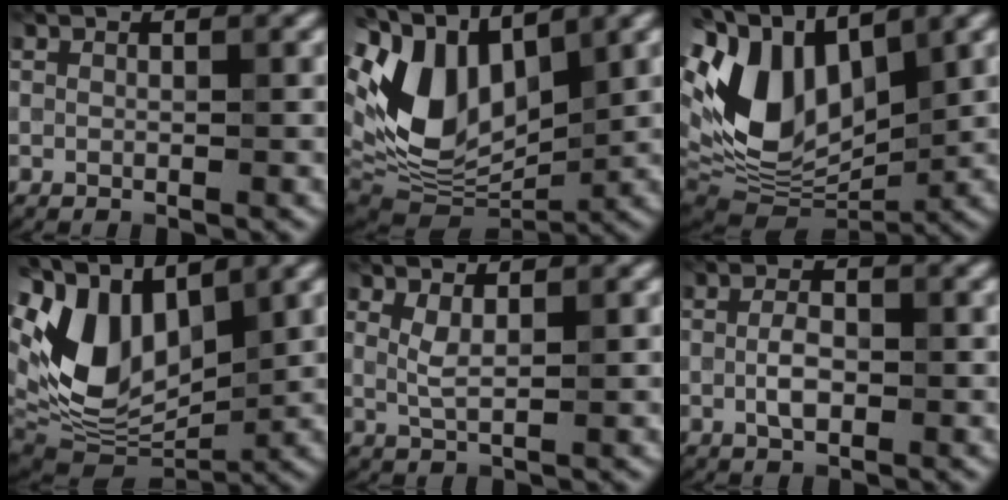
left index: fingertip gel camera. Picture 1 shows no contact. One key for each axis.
{"total": 11.8, "fx": 3.0, "fy": 7.2, "fz": 8.9, "tx": -0.193, "ty": -0.002, "tz": 0.053}
{"total": 13.1, "fx": 2.7, "fy": 8.0, "fz": 9.9, "tx": -0.225, "ty": 0.001, "tz": 0.045}
{"total": 10.4, "fx": 3.2, "fy": 6.3, "fz": 7.7, "tx": -0.162, "ty": -0.004, "tz": 0.060}
{"total": 1.7, "fx": 0.8, "fy": 0.5, "fz": 1.3, "tx": -0.034, "ty": -0.004, "tz": 0.019}
{"total": 2.4, "fx": -0.4, "fy": 1.3, "fz": 2.0, "tx": -0.039, "ty": 0.002, "tz": -0.010}